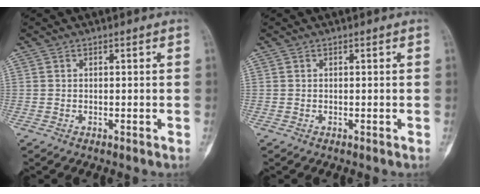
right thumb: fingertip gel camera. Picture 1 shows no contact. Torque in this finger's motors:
{"motor_torque": [0.01, 0.00, 0.18, 0.05, 0.00]}